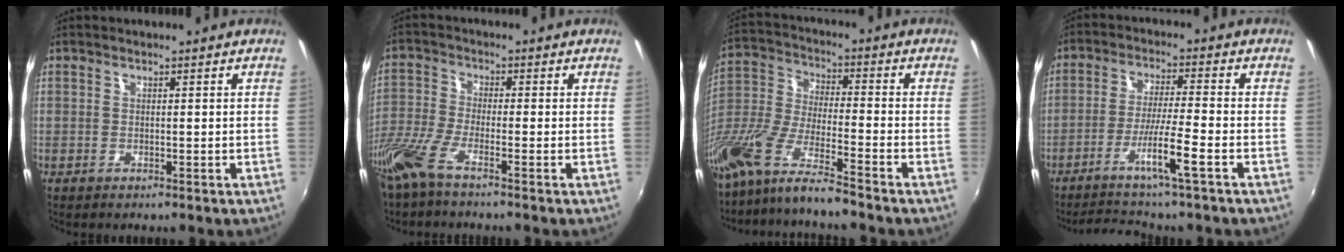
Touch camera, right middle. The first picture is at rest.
{"total": 7.1, "force": [-5.2, 0.7, 4.8], "torque": [-0.113, -0.017, -0.109]}
{"total": 13.6, "force": [-10.4, 1.0, 8.7], "torque": [-0.178, -0.023, -0.206]}
{"total": 8.3, "force": [-5.2, -0.4, 6.5], "torque": [-0.134, -0.006, -0.091]}